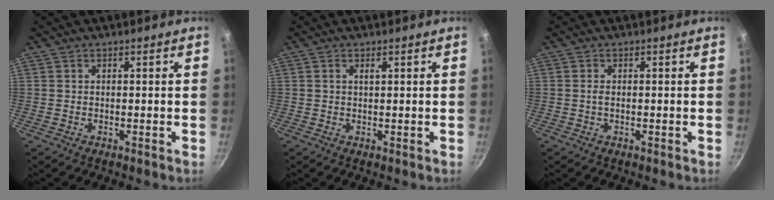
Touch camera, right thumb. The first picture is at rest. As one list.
[{"total": 0.9, "force": [0.4, 0.3, 0.7], "torque": [-0.012, 0.003, 0.008]}, {"total": 0.9, "force": [0.0, 0.4, 0.8], "torque": [-0.017, 0.001, -0.001]}]